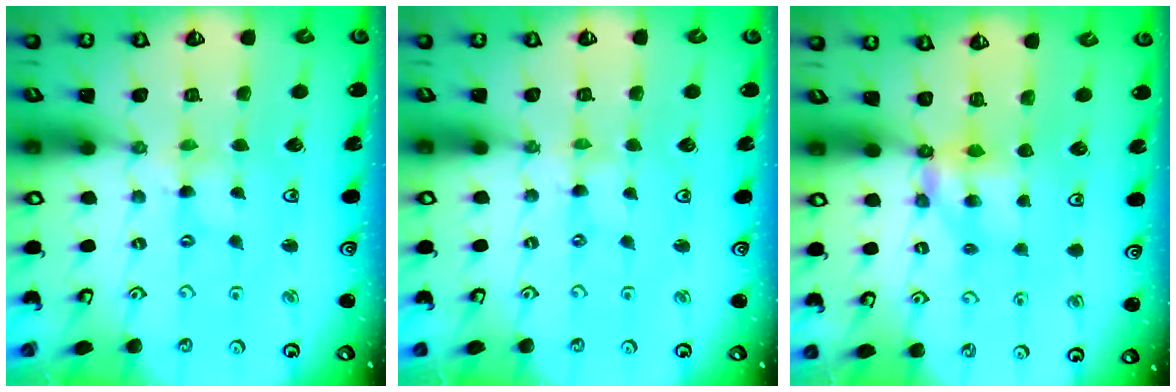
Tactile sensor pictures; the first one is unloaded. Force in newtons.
{"total": 0.0}
{"total": 6.0, "press": 6.0, "slide": 0.6}